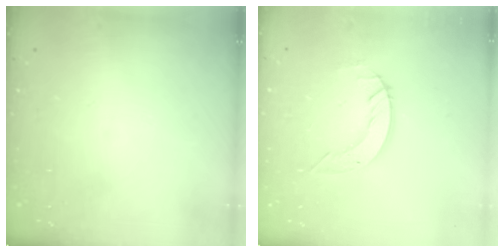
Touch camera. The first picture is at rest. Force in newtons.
{"total": 6.1, "press": 6.1, "slide": 0.5}